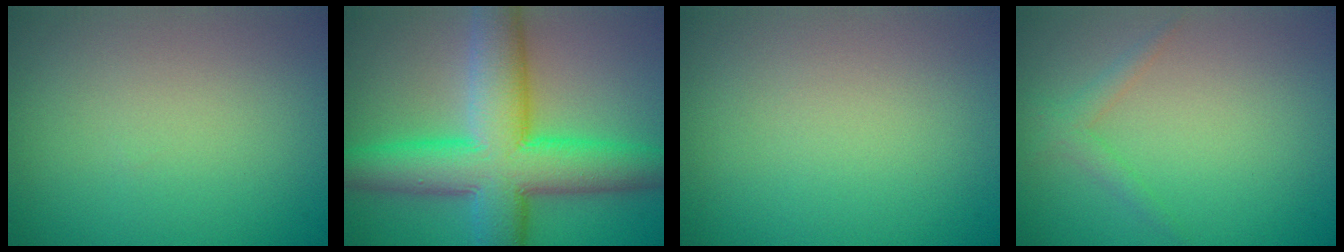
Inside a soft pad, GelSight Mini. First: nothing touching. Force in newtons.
{"total": 11.2, "press": 11.2, "slide": 0.2}
{"total": 0.0}
{"total": 1.3, "press": 1.3, "slide": 0.1}